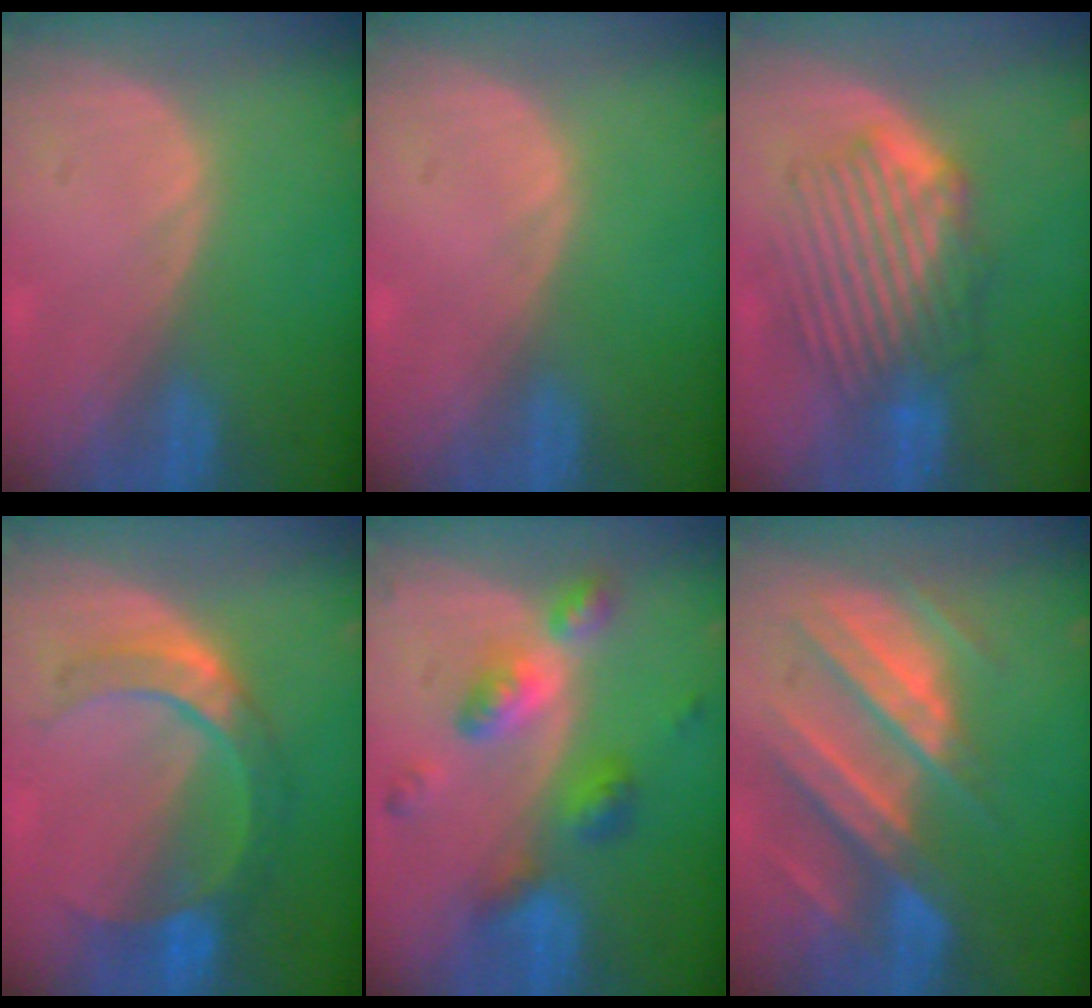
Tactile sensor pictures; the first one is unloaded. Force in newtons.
{"total": 0.0}
{"total": 8.9, "press": 8.2, "slide": 3.4}
{"total": 7.2, "press": 7.2, "slide": 0.6}
{"total": 7.4, "press": 7.4, "slide": 0.6}
{"total": 10.5, "press": 9.3, "slide": 4.9}